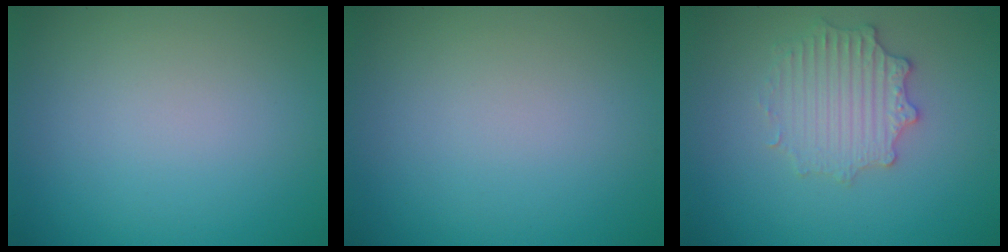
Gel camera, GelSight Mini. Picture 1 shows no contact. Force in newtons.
{"total": 0.0}
{"total": 2.9, "press": 2.9, "slide": 0.2}